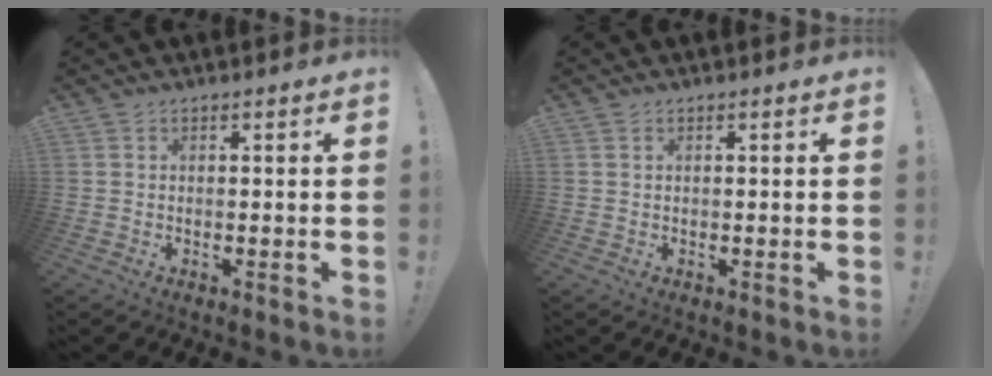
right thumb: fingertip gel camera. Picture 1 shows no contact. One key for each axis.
{"total": 0.0}